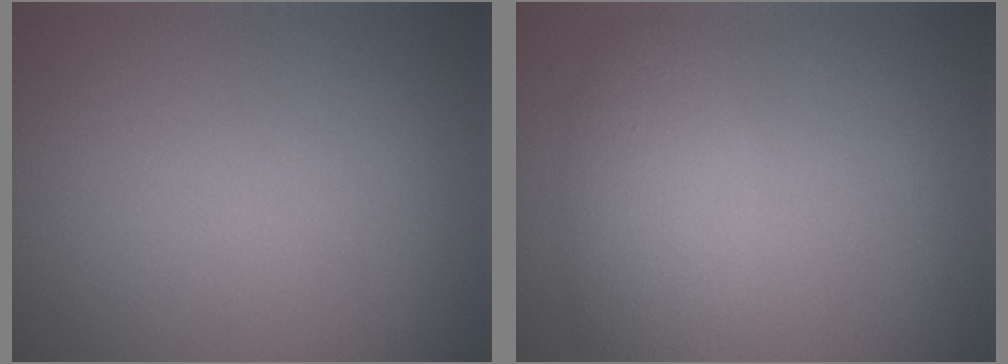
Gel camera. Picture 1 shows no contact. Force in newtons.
{"total": 3.9, "press": 3.9, "slide": 0.1}